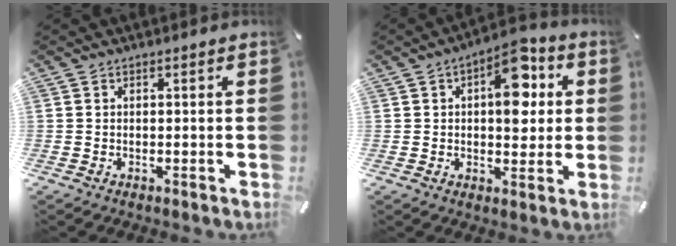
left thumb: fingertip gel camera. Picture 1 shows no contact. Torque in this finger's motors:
{"motor_torque": [1.70, 1.57, 0.20, -0.18, 0.16]}